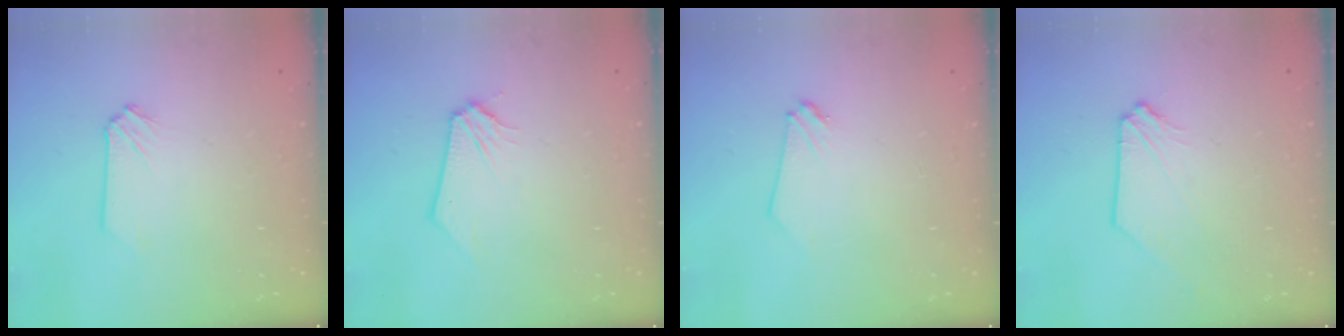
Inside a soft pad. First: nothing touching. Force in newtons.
{"total": 0.0}
{"total": 0.0}
{"total": 1.4, "press": 1.4, "slide": 0.2}